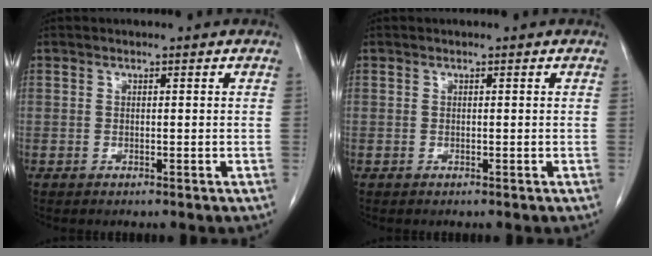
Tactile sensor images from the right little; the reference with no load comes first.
{"total": 0.0}